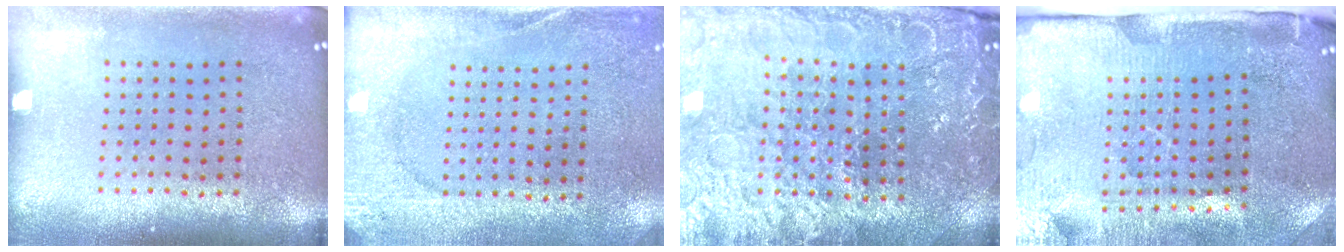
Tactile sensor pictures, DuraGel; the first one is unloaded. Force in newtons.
{"total": 2.7, "press": 2.3, "slide": 1.3}
{"total": 3.6, "press": 3.6, "slide": 0.4}
{"total": 4.5, "press": 3.7, "slide": 2.7}